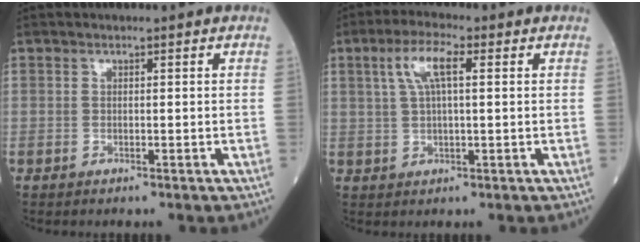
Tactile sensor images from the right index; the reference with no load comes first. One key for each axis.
{"total": 5.9, "fx": 2.0, "fy": 1.4, "fz": 5.4, "tx": -0.114, "ty": 0.018, "tz": 0.040}